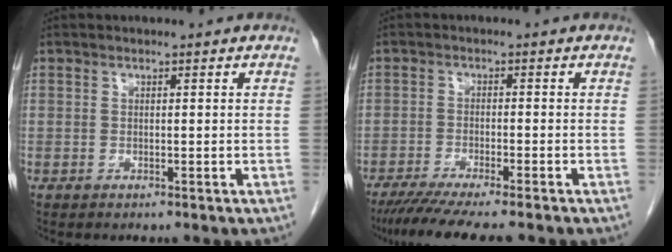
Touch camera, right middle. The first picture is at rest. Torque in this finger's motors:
{"motor_torque": [0.83, -0.66, 0.29, 0.07]}